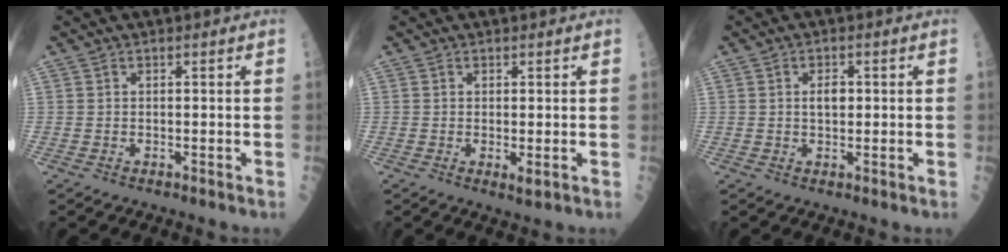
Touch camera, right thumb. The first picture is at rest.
{"total": 1.7, "force": [-0.2, 0.5, 1.6], "torque": [-0.028, -0.007, -0.001]}
{"total": 2.7, "force": [0.3, 1.6, 2.1], "torque": [-0.028, 0.002, 0.005]}